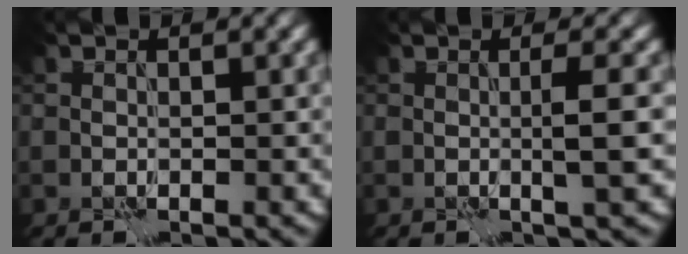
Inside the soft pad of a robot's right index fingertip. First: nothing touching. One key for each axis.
{"total": 2.1, "fx": 0.0, "fy": -0.3, "fz": 2.0, "tx": -0.036, "ty": -0.002, "tz": -0.002}